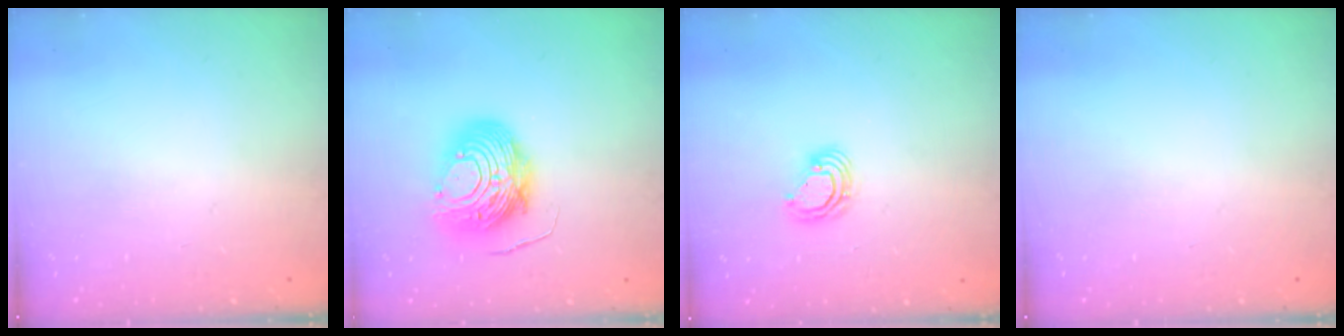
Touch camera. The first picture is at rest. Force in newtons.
{"total": 12.8, "press": 12.7, "slide": 1.1}
{"total": 7.3, "press": 7.2, "slide": 1.1}
{"total": 0.0}